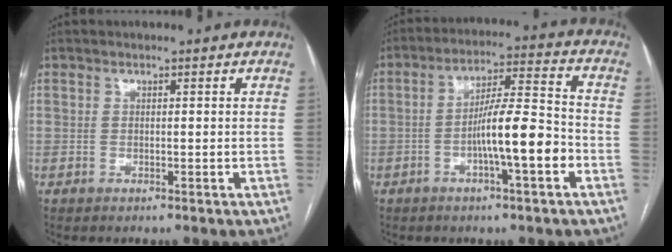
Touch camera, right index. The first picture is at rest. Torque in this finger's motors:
{"motor_torque": [1.79, -0.35, 0.88, 0.20]}